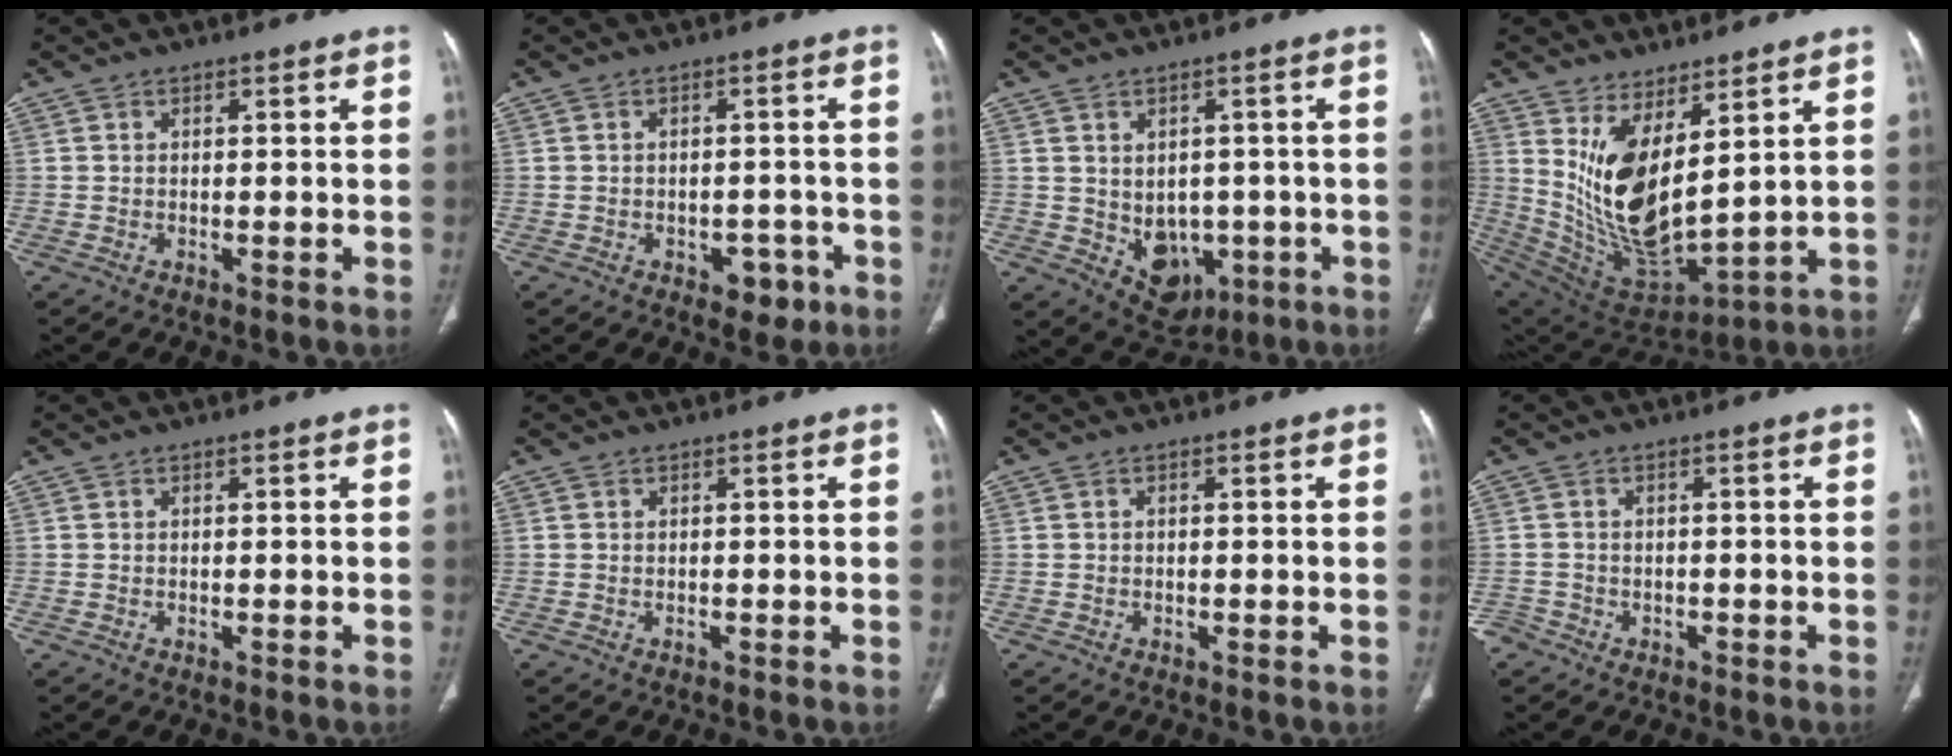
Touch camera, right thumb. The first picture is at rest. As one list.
[{"total": 4.7, "force": [-2.3, 3.1, 2.6], "torque": [-0.012, 0.016, -0.024]}, {"total": 8.9, "force": [-1.7, 6.8, 5.6], "torque": [-0.043, 0.004, 0.001]}, {"total": 16.1, "force": [5.9, 6.8, 13.3], "torque": [-0.240, -0.053, 0.143]}, {"total": 0.0}, {"total": 0.0}, {"total": 0.0}, {"total": 2.3, "force": [-1.4, 1.8, 0.1], "torque": [-0.001, 0.013, -0.028]}]